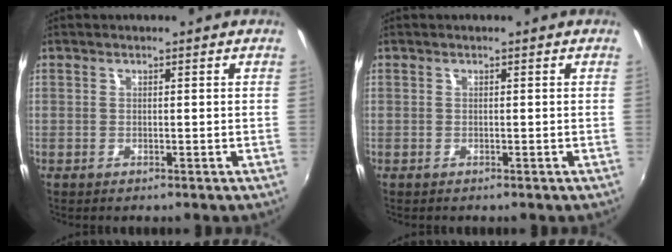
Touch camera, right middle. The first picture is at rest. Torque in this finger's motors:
{"motor_torque": [-0.87, 0.06, -0.01, -0.01]}